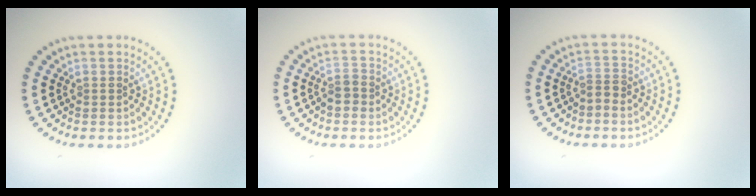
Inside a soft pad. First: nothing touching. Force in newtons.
{"total": 1.6, "press": 1.3, "slide": 0.9}
{"total": 1.2, "press": 0.7, "slide": 1.0}